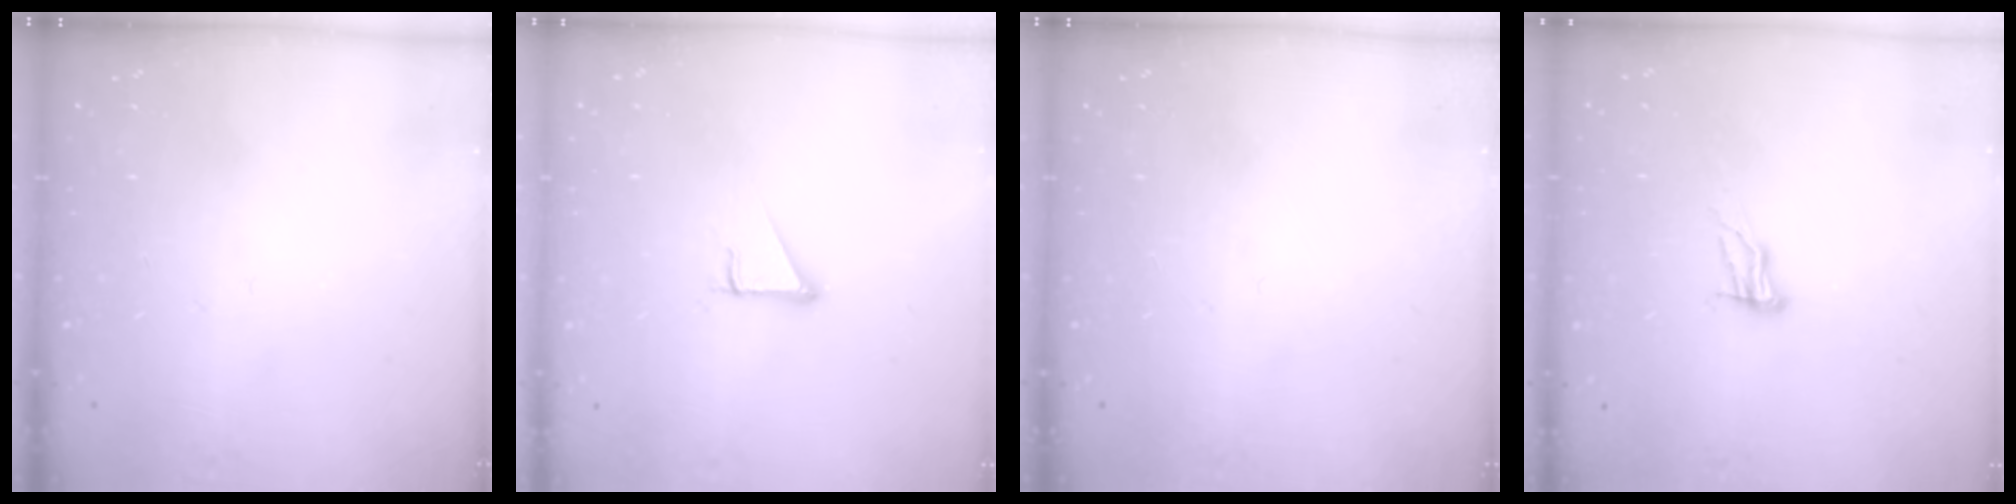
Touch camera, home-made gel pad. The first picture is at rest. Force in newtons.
{"total": 2.9, "press": 2.9, "slide": 0.1}
{"total": 0.0}
{"total": 8.7, "press": 8.4, "slide": 2.4}